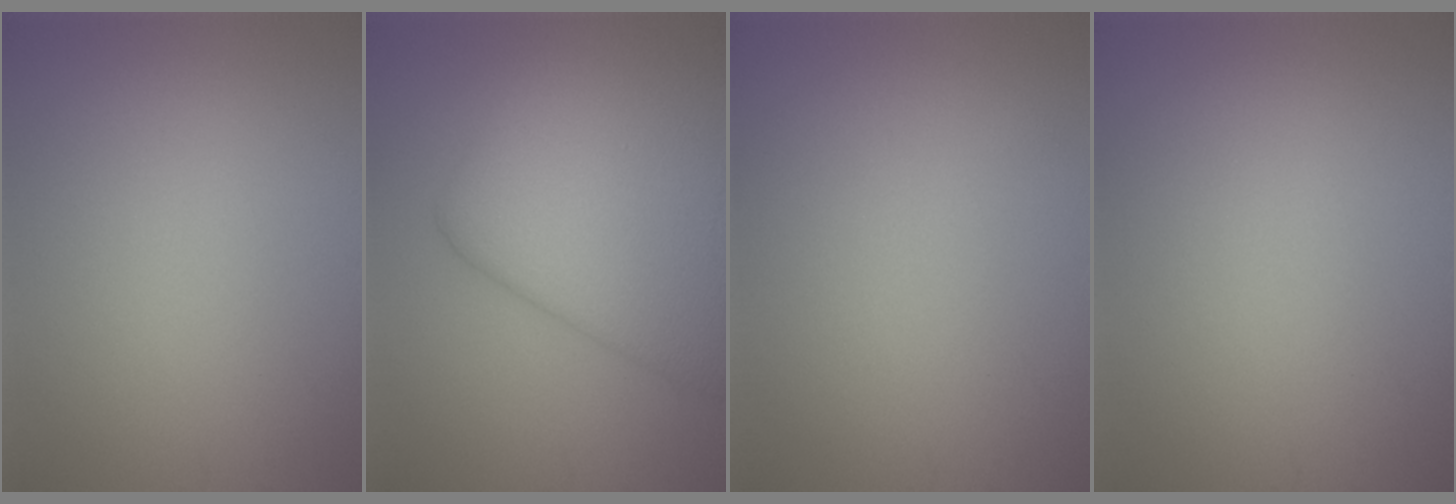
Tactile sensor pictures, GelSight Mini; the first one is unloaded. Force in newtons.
{"total": 11.1, "press": 11.1, "slide": 0.3}
{"total": 0.0}
{"total": 0.0}